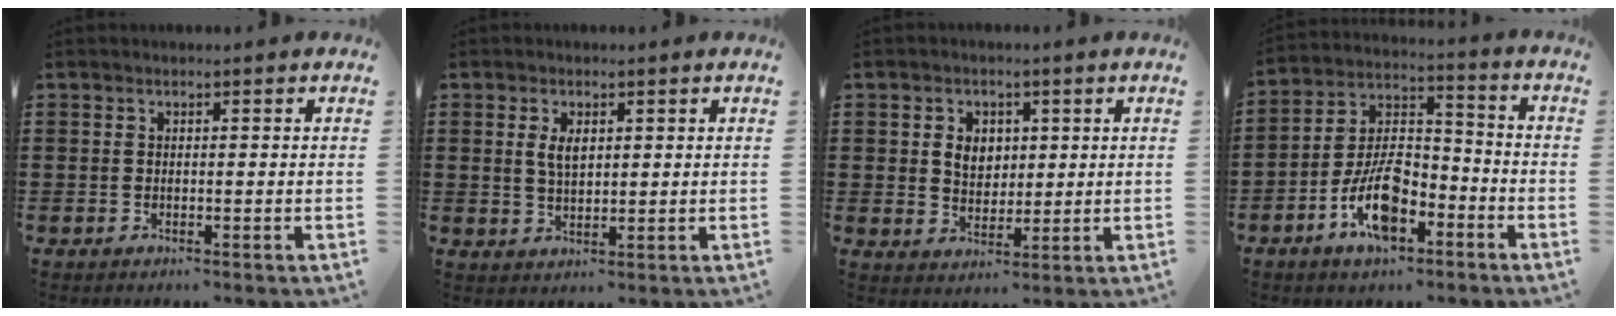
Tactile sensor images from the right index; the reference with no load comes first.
{"total": 3.1, "force": [1.0, 1.5, 2.6], "torque": [-0.054, 0.005, 0.017]}
{"total": 4.1, "force": [0.9, 3.2, 2.4], "torque": [-0.049, 0.009, 0.012]}
{"total": 10.8, "force": [-5.7, 5.0, 7.6], "torque": [-0.159, 0.010, -0.105]}